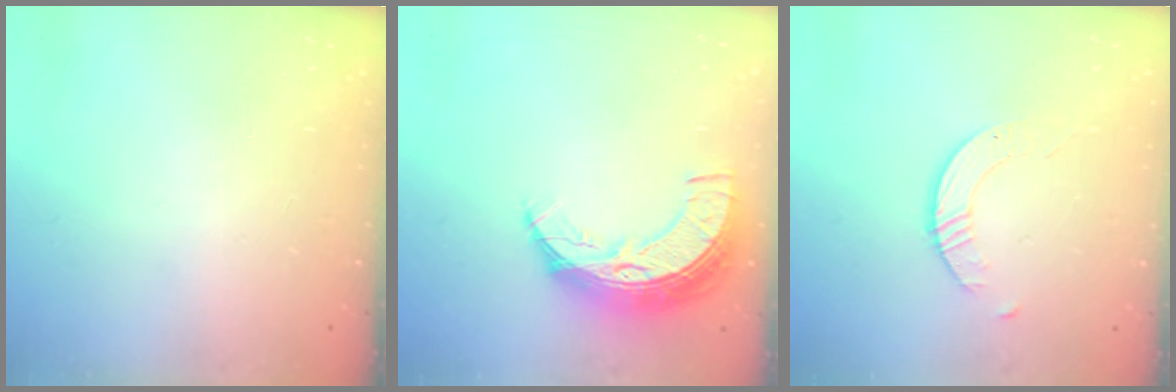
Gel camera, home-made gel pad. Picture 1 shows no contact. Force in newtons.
{"total": 11.5, "press": 11.5, "slide": 0.9}
{"total": 1.7, "press": 1.7, "slide": 0.2}